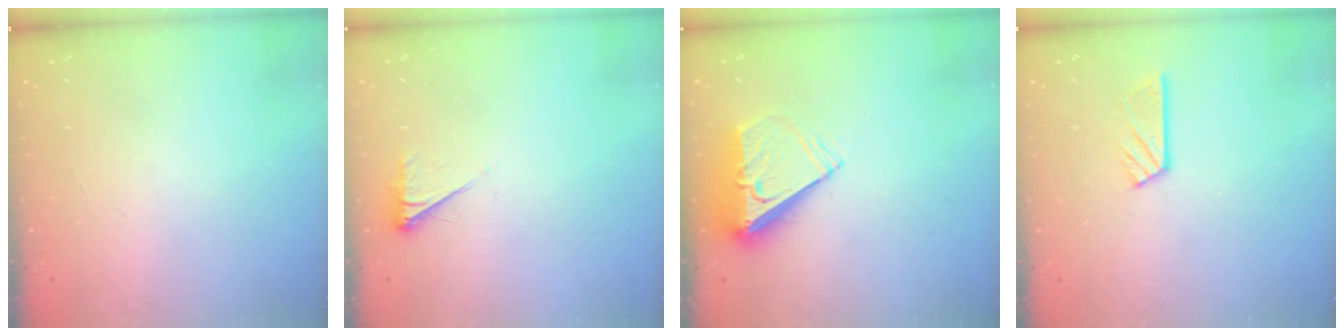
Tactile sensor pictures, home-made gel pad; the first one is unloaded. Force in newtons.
{"total": 3.8, "press": 3.7, "slide": 0.7}
{"total": 7.4, "press": 7.2, "slide": 1.4}
{"total": 5.7, "press": 5.7, "slide": 0.5}